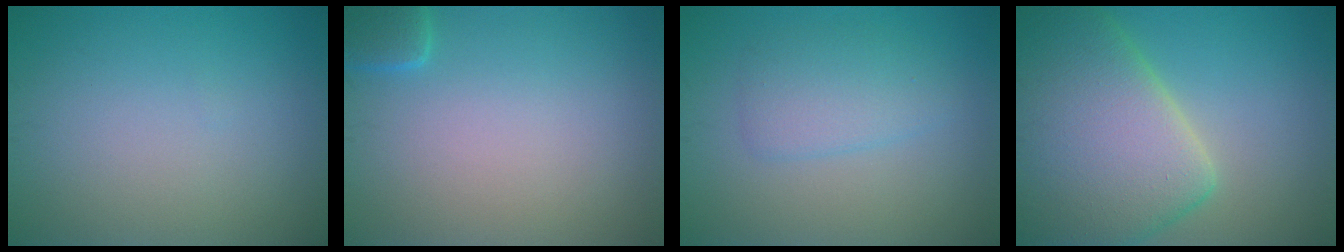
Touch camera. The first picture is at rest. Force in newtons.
{"total": 1.9, "press": 1.9, "slide": 0.2}
{"total": 2.8, "press": 2.8, "slide": 0.1}
{"total": 12.3, "press": 12.3, "slide": 0.9}